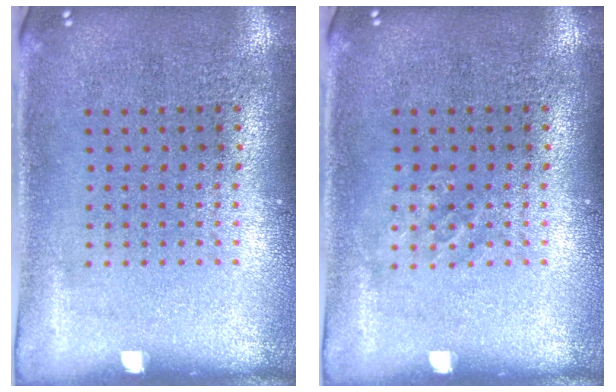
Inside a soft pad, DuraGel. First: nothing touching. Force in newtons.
{"total": 0.8, "press": 0.8, "slide": 0.2}